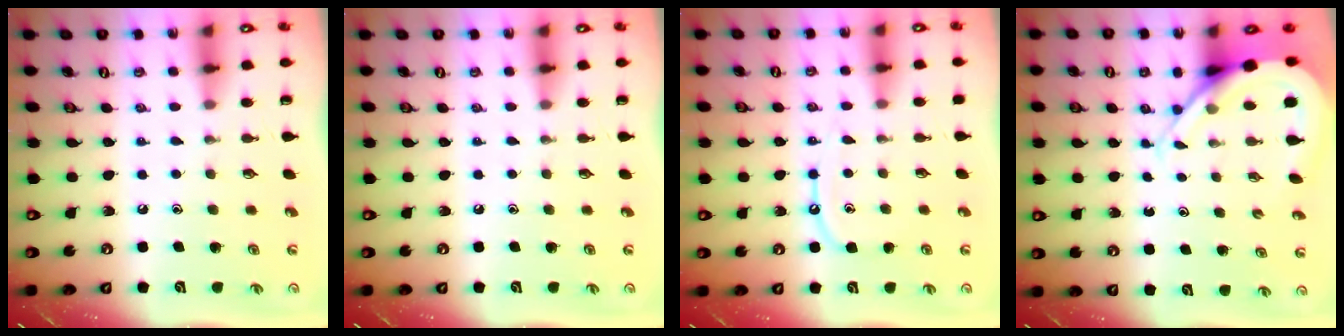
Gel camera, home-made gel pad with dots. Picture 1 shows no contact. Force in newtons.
{"total": 0.0}
{"total": 8.3, "press": 8.3, "slide": 0.6}
{"total": 8.7, "press": 8.6, "slide": 0.7}